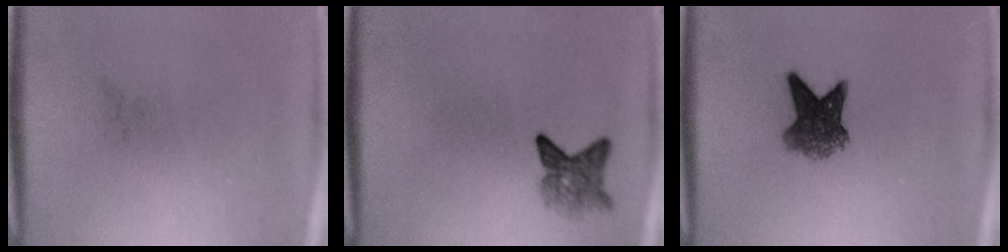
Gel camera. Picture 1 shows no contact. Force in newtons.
{"total": 3.1}
{"total": 5.9}